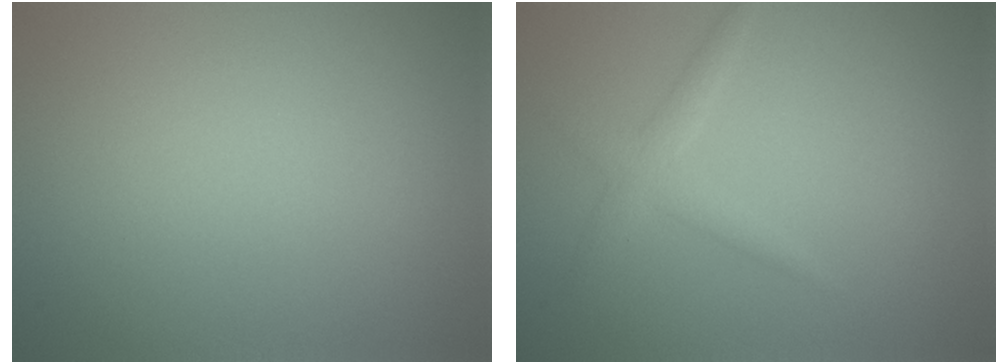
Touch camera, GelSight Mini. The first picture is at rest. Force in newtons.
{"total": 1.8, "press": 1.8, "slide": 0.1}